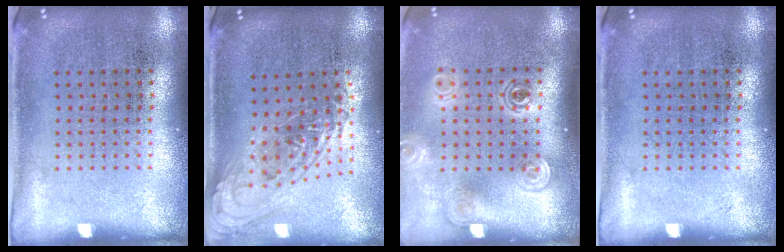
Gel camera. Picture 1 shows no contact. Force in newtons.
{"total": 1.1, "press": 1.0, "slide": 0.4}
{"total": 1.9, "press": 1.4, "slide": 1.2}
{"total": 0.0}